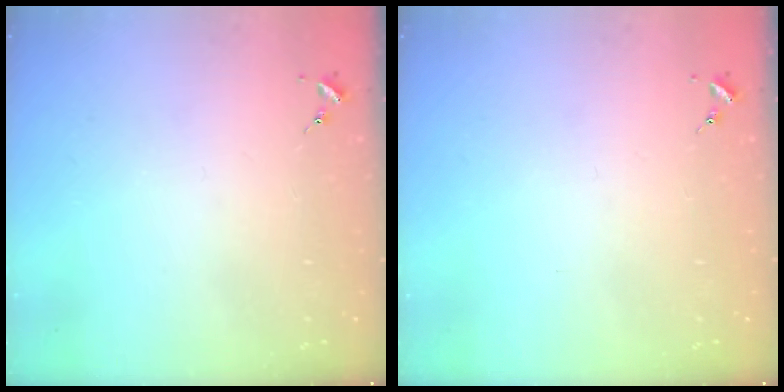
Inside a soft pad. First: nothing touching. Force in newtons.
{"total": 0.0}